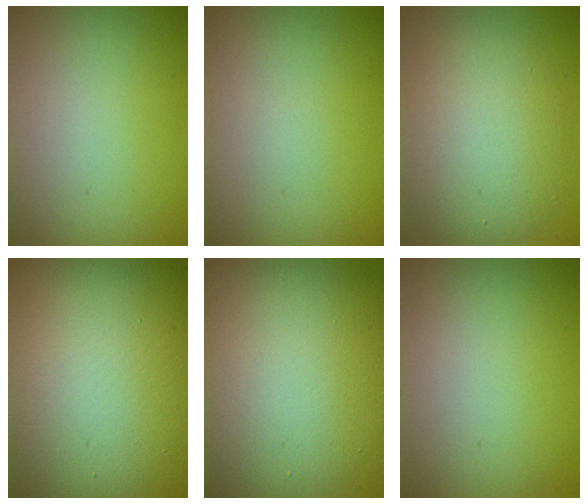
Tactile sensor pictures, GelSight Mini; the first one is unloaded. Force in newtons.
{"total": 0.0}
{"total": 6.1, "press": 6.1, "slide": 0.3}
{"total": 22.0, "press": 21.9, "slide": 1.1}
{"total": 16.8, "press": 16.8, "slide": 0.8}
{"total": 0.0}